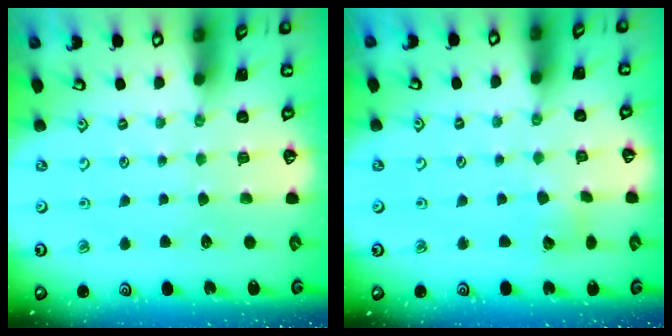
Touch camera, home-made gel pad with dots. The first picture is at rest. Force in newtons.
{"total": 6.5, "press": 6.5, "slide": 0.5}